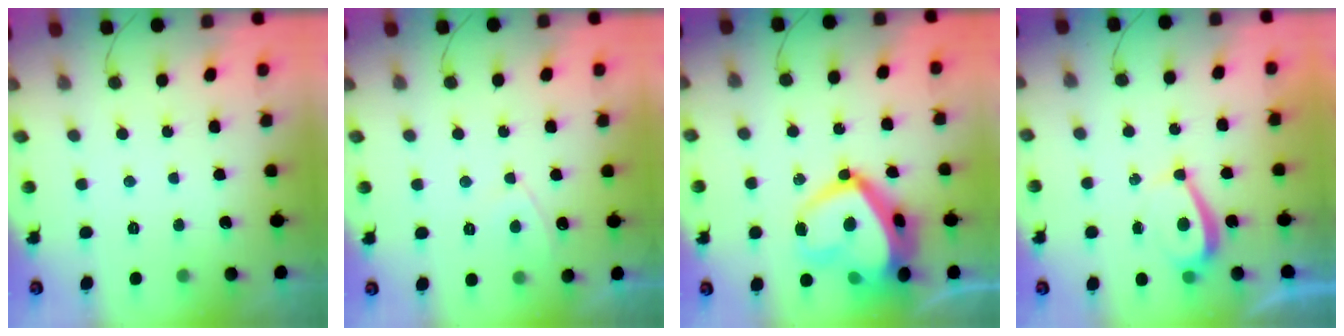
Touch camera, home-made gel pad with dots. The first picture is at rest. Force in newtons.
{"total": 2.4, "press": 2.4, "slide": 0.5}
{"total": 21.1, "press": 21.0, "slide": 2.1}
{"total": 4.0, "press": 4.0, "slide": 0.6}